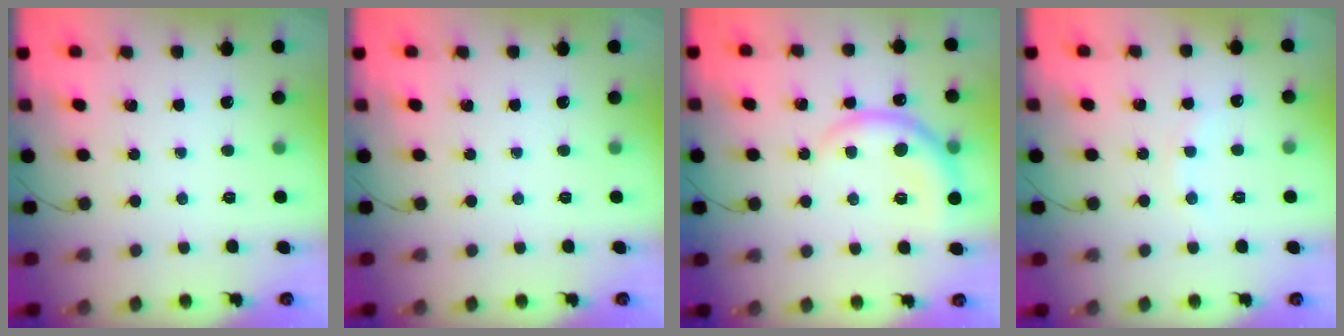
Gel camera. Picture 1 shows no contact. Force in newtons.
{"total": 0.0}
{"total": 8.7, "press": 8.7, "slide": 0.5}
{"total": 4.8, "press": 4.7, "slide": 1.1}